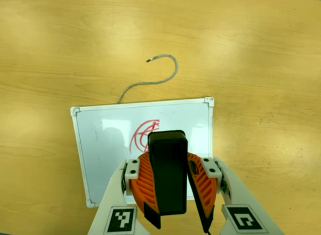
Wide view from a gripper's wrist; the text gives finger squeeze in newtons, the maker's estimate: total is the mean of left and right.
{"total": 11.5, "left": 11.8, "right": 11.2}